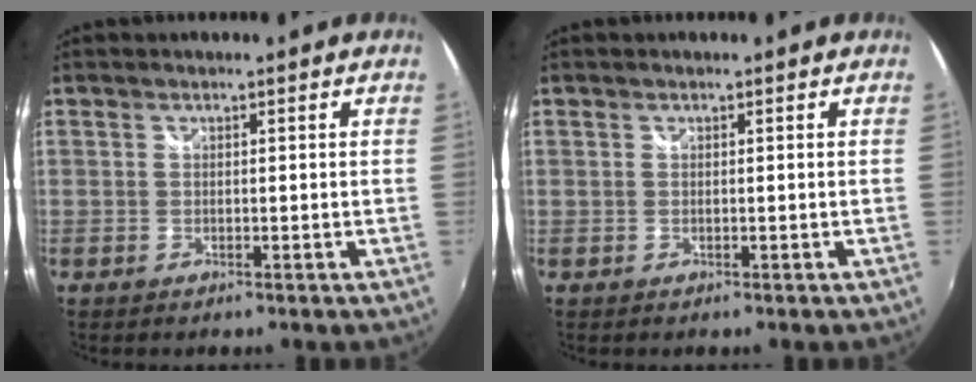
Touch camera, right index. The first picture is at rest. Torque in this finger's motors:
{"motor_torque": [0.00, 0.00, 0.00, 0.01]}